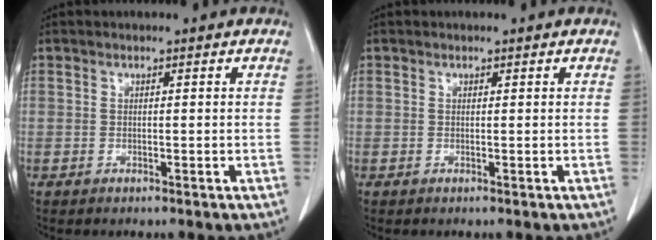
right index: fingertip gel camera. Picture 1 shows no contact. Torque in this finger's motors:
{"motor_torque": [-0.07, -0.03, -0.04, -0.01]}